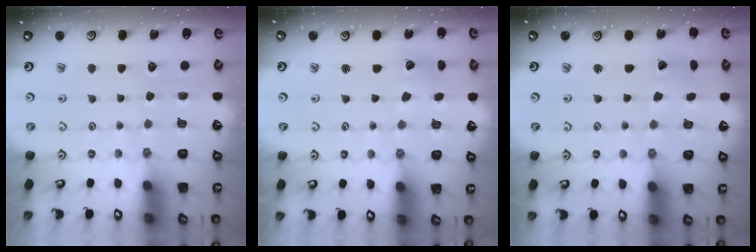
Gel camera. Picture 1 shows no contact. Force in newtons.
{"total": 4.3, "press": 4.3, "slide": 0.5}
{"total": 2.0, "press": 2.0, "slide": 0.3}